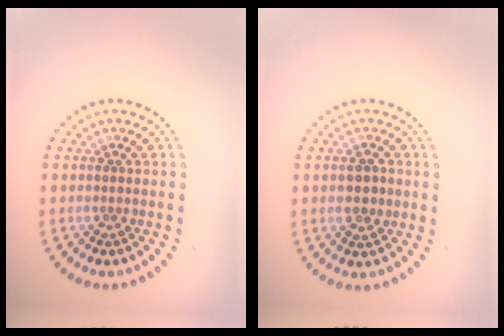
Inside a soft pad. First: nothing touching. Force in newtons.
{"total": 2.3, "press": 2.3, "slide": 0.2}